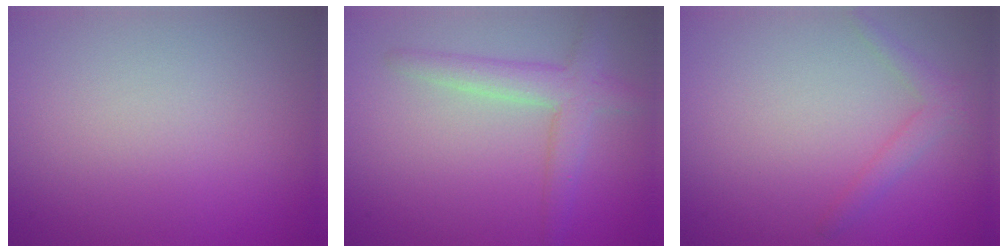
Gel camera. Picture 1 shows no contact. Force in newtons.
{"total": 3.5, "press": 3.5, "slide": 0.2}
{"total": 1.6, "press": 1.6, "slide": 0.1}